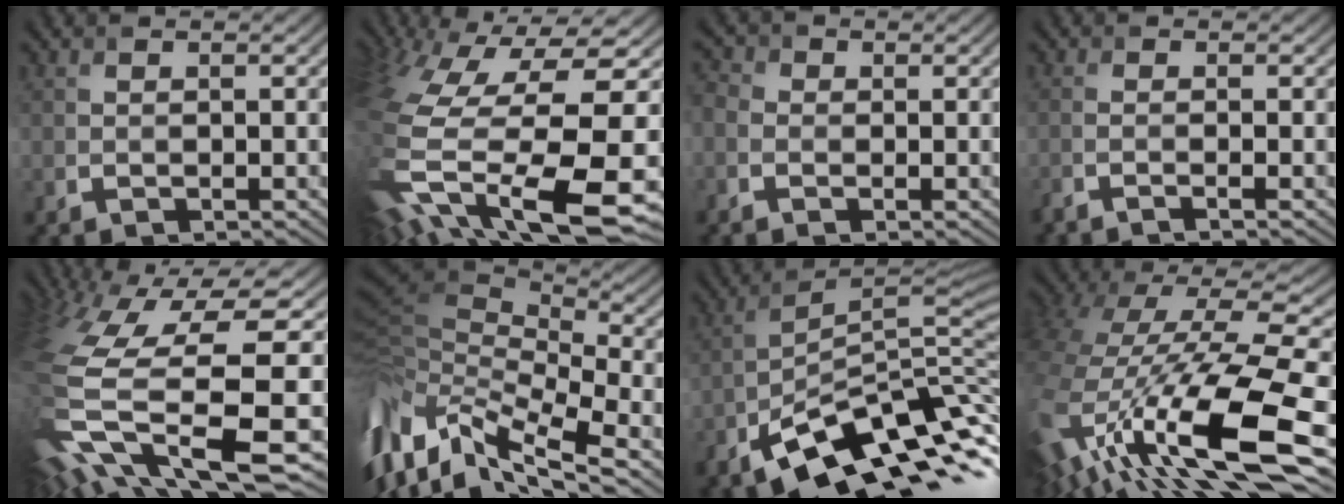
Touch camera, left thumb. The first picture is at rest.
{"total": 16.8, "force": [-3.6, 7.2, 14.8], "torque": [-0.313, -0.061, -0.031]}
{"total": 2.9, "force": [-0.6, 2.3, 1.6], "torque": [-0.044, 0.006, -0.024]}
{"total": 1.6, "force": [-1.1, -0.2, 1.1], "torque": [-0.010, 0.002, -0.038]}
{"total": 15.2, "force": [-3.9, 5.4, 13.7], "torque": [-0.335, -0.040, -0.039]}
{"total": 13.2, "force": [-4.6, 6.7, 10.4], "torque": [-0.270, -0.016, -0.073]}
{"total": 13.6, "force": [-6.6, 4.2, 11.1], "torque": [-0.193, -0.005, -0.115]}
{"total": 16.0, "force": [-4.7, 5.6, 14.2], "torque": [-0.297, -0.025, -0.071]}